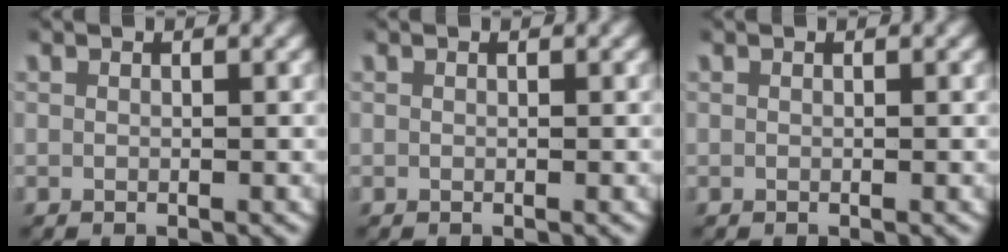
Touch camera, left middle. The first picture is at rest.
{"total": 0.0}
{"total": 0.0}